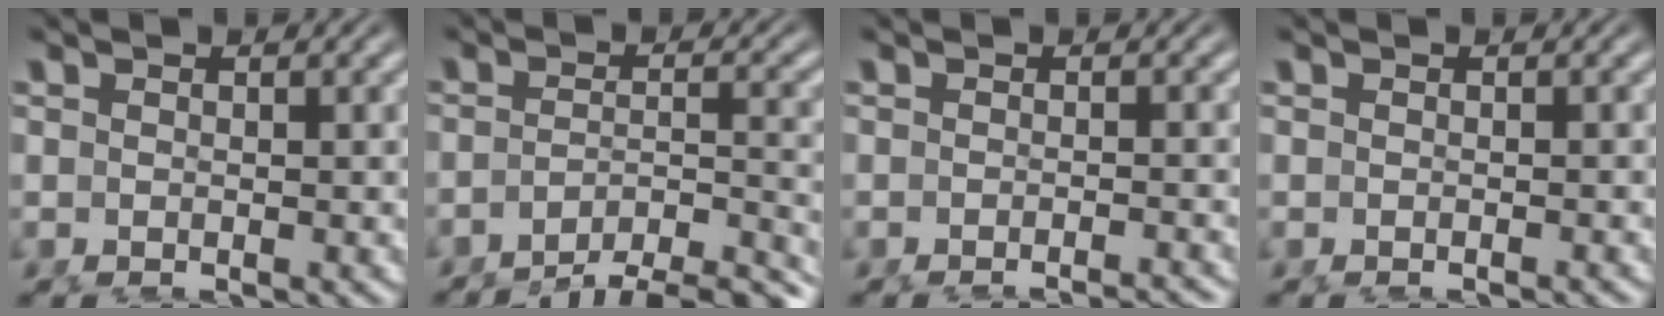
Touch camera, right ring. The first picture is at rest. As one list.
[{"total": 9.5, "force": [-7.8, 3.2, 4.5], "torque": [-0.053, -0.031, -0.111]}, {"total": 3.0, "force": [-2.9, -0.1, 0.9], "torque": [-0.007, -0.003, -0.043]}, {"total": 0.6, "force": [-0.6, -0.2, 0.2], "torque": [-0.002, 0.002, -0.009]}]